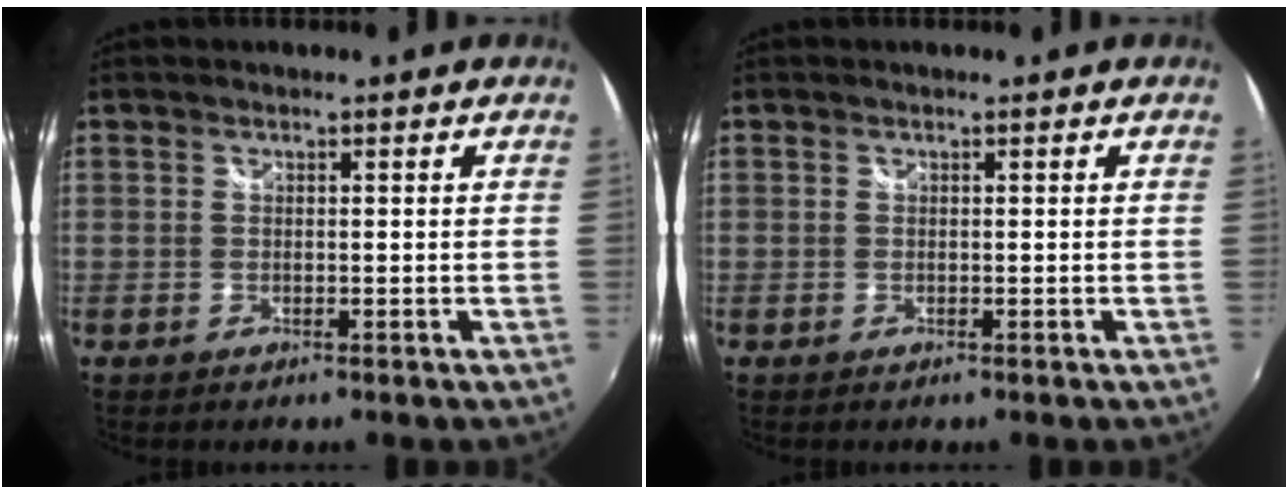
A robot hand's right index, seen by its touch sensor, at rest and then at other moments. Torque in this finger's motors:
{"motor_torque": [0.00, 0.00, 0.01, 0.00]}